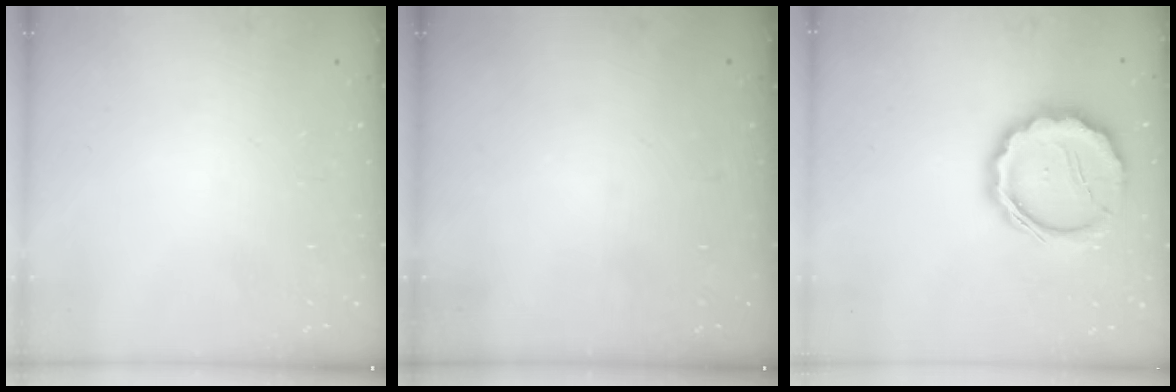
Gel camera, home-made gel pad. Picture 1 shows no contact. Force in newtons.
{"total": 0.0}
{"total": 16.7, "press": 16.4, "slide": 3.3}